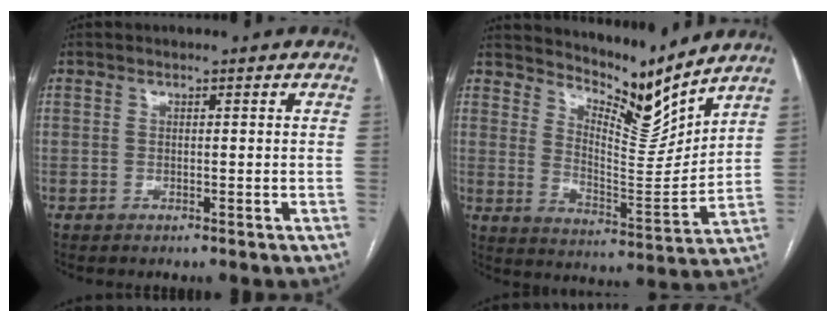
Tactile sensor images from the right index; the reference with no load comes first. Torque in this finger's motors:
{"motor_torque": [-0.30, 0.55, 0.00, 0.00]}